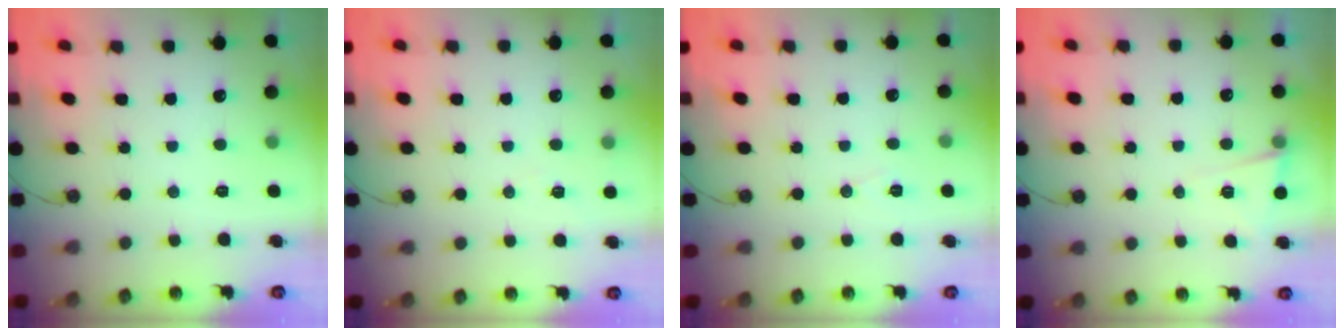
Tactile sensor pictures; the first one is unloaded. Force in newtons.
{"total": 5.1, "press": 3.8, "slide": 3.3}
{"total": 5.3, "press": 3.0, "slide": 4.4}
{"total": 5.0, "press": 4.5, "slide": 2.1}